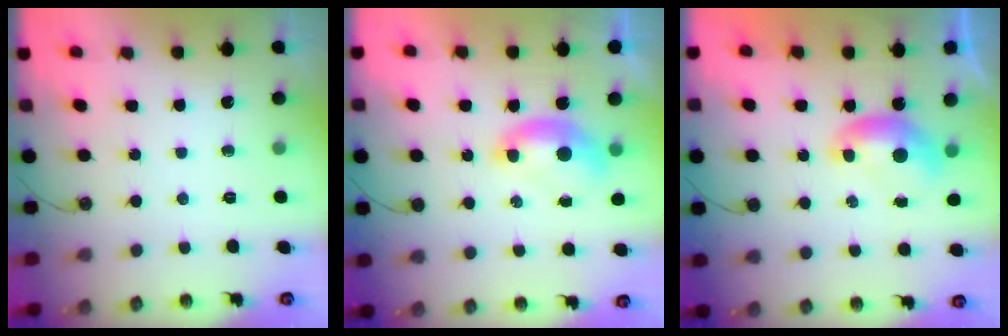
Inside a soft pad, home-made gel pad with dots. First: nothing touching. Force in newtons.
{"total": 1.5, "press": 1.4, "slide": 0.6}
{"total": 0.0}